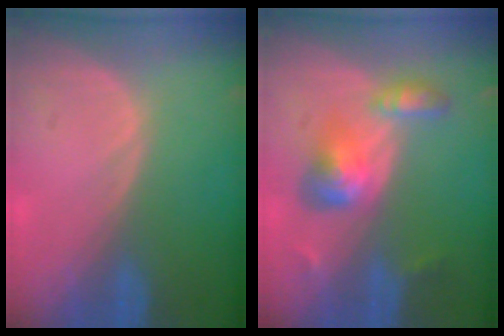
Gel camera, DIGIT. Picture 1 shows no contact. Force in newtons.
{"total": 6.2, "press": 5.6, "slide": 2.7}